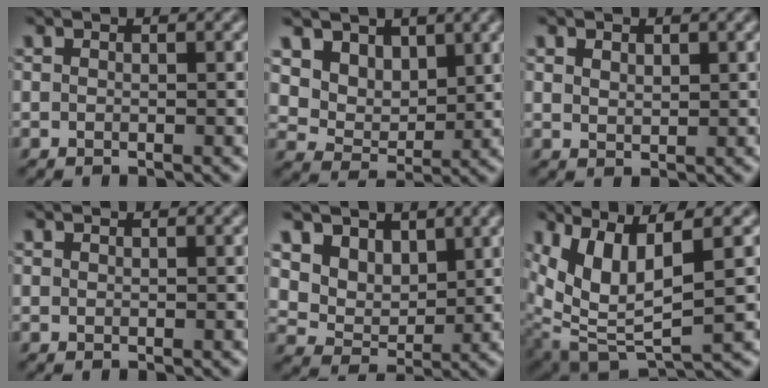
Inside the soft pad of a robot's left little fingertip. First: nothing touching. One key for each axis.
{"total": 5.6, "fx": 3.2, "fy": 3.8, "fz": 2.5, "tx": -0.078, "ty": -0.023, "tz": 0.077}
{"total": 1.2, "fx": 0.7, "fy": 0.7, "fz": 0.6, "tx": -0.016, "ty": 0.001, "tz": 0.014}
{"total": 0.0}
{"total": 5.4, "fx": 3.1, "fy": 3.7, "fz": 2.3, "tx": -0.074, "ty": -0.023, "tz": 0.074}
{"total": 7.9, "fx": 2.8, "fy": 2.4, "fz": 7.0, "tx": -0.156, "ty": -0.002, "tz": 0.057}